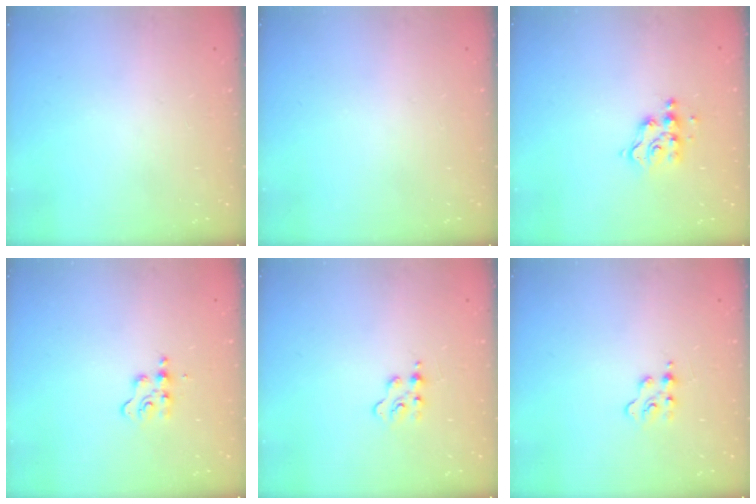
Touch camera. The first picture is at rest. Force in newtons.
{"total": 0.0}
{"total": 6.3, "press": 6.3, "slide": 0.2}
{"total": 6.2, "press": 6.1, "slide": 0.6}
{"total": 2.4, "press": 2.4, "slide": 0.3}
{"total": 2.4, "press": 2.4, "slide": 0.3}